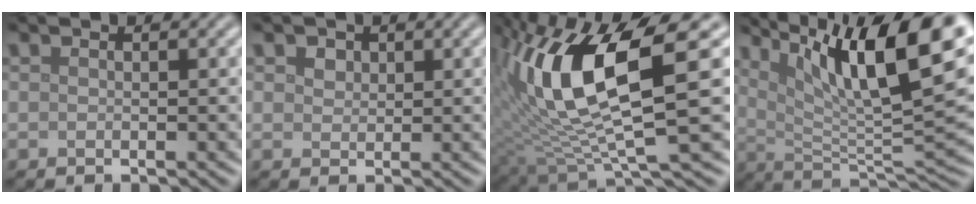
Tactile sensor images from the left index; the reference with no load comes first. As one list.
[{"total": 1.5, "force": [0.9, 1.1, 0.6], "torque": [-0.011, 0.002, 0.010]}, {"total": 12.7, "force": [2.7, 4.0, 11.8], "torque": [-0.237, -0.005, 0.054]}, {"total": 14.9, "force": [7.8, 4.2, 12.0], "torque": [-0.190, 0.001, 0.135]}]